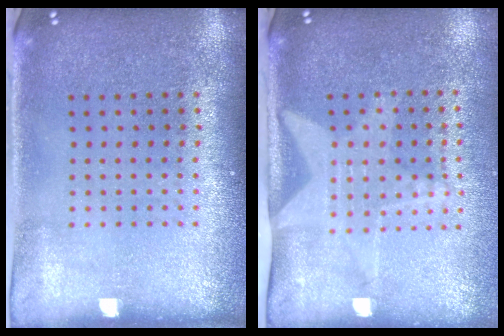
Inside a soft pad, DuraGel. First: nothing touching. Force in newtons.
{"total": 2.0, "press": 1.5, "slide": 1.3}